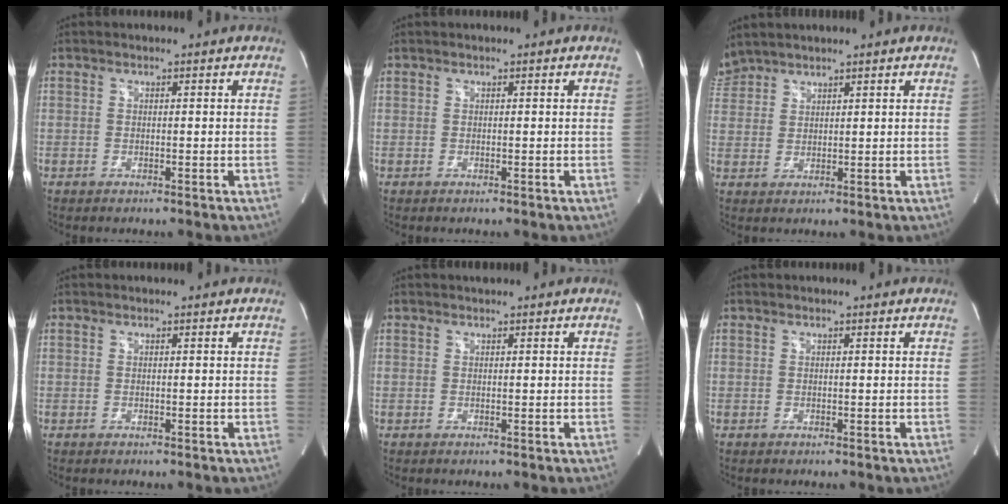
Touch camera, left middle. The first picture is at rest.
{"total": 0.0}
{"total": 3.8, "force": [3.7, 0.8, 0.3], "torque": [-0.014, 0.025, 0.077]}
{"total": 0.0}
{"total": 0.7, "force": [0.7, 0.1, 0.2], "torque": [-0.016, 0.011, 0.015]}
{"total": 0.0}